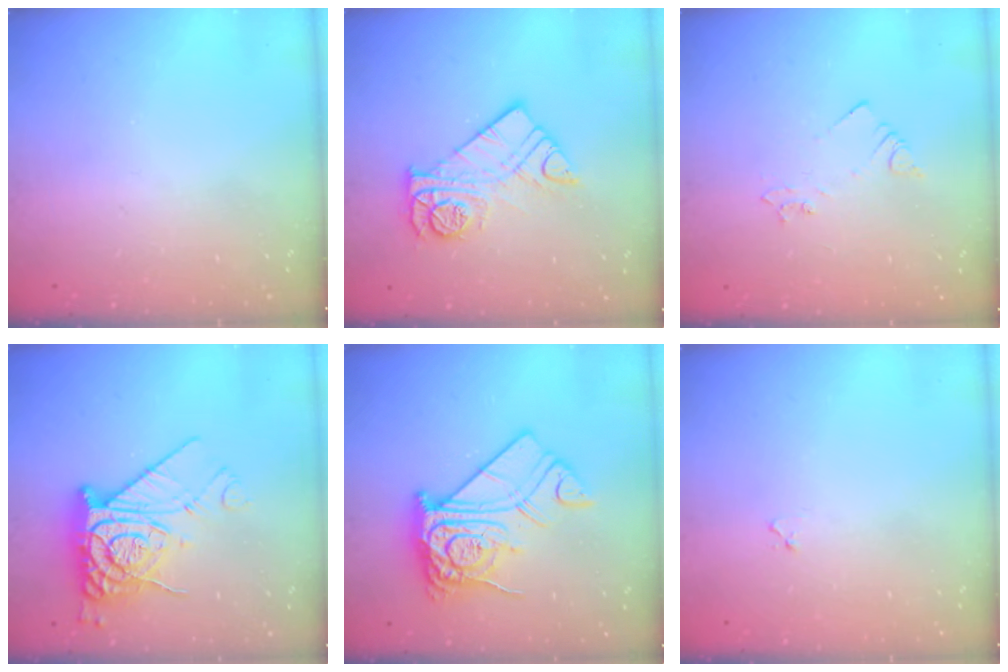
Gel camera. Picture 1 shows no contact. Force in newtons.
{"total": 11.4, "press": 11.4, "slide": 1.0}
{"total": 2.1, "press": 2.1, "slide": 0.3}
{"total": 12.6, "press": 12.5, "slide": 1.4}
{"total": 15.7, "press": 15.6, "slide": 1.6}
{"total": 3.4, "press": 3.4, "slide": 0.4}